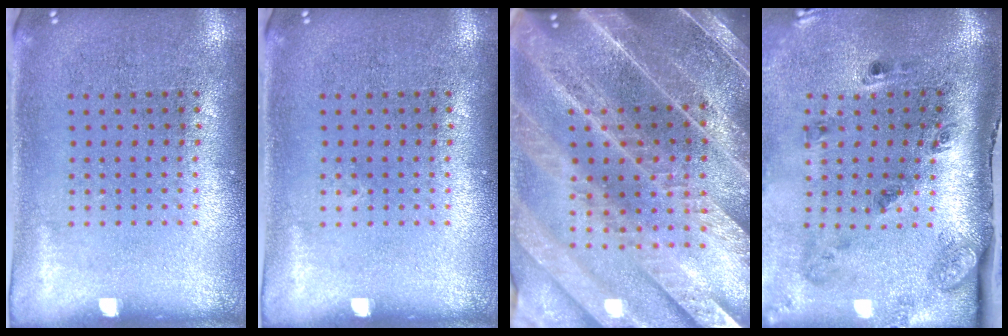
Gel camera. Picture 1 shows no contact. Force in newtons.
{"total": 0.0}
{"total": 4.5, "press": 4.0, "slide": 2.0}
{"total": 2.9, "press": 1.8, "slide": 2.2}